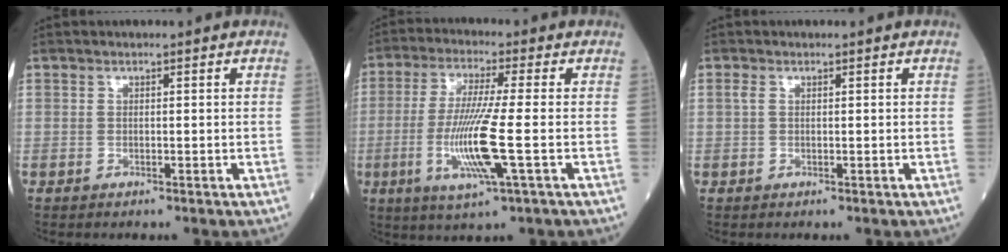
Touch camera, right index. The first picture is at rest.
{"total": 11.0, "force": [-2.5, -0.3, 10.7], "torque": [-0.222, -0.019, -0.052]}
{"total": 0.7, "force": [0.3, 0.4, 0.6], "torque": [-0.018, 0.009, 0.005]}